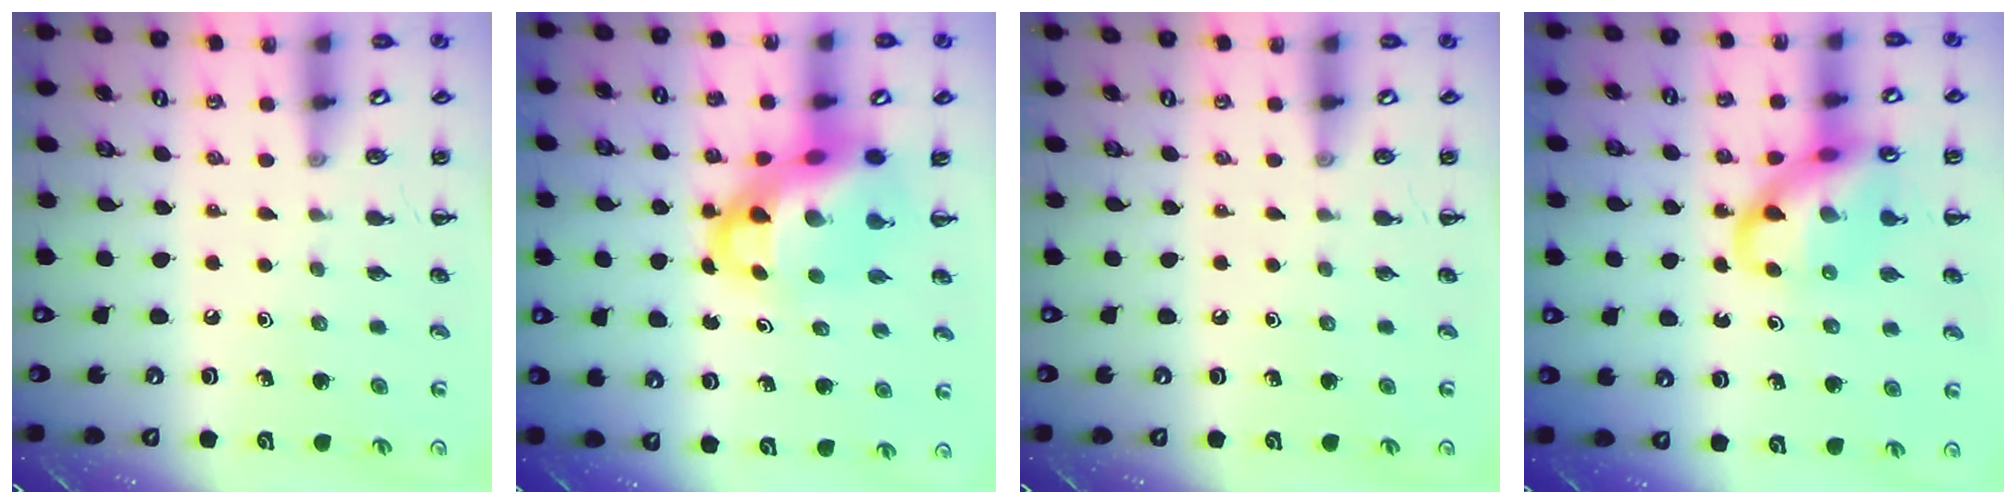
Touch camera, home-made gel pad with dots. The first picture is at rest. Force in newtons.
{"total": 10.3, "press": 9.9, "slide": 2.7}
{"total": 0.0}
{"total": 14.7, "press": 14.5, "slide": 2.3}